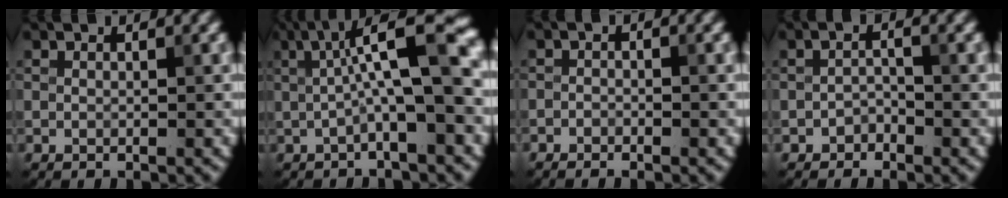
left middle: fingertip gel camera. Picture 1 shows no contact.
{"total": 8.6, "force": [0.7, 2.0, 8.3], "torque": [-0.120, 0.024, 0.003]}
{"total": 1.1, "force": [-0.9, 0.5, 0.1], "torque": [0.002, 0.002, -0.017]}
{"total": 1.2, "force": [-1.0, 0.6, 0.4], "torque": [-0.007, 0.007, -0.018]}